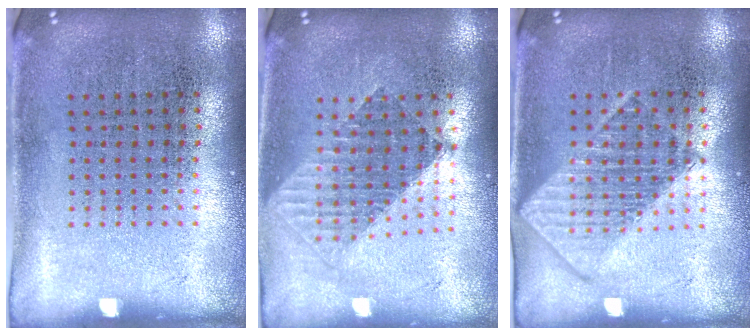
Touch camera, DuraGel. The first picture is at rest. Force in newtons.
{"total": 1.6, "press": 1.3, "slide": 0.9}
{"total": 1.4, "press": 1.4, "slide": 0.2}